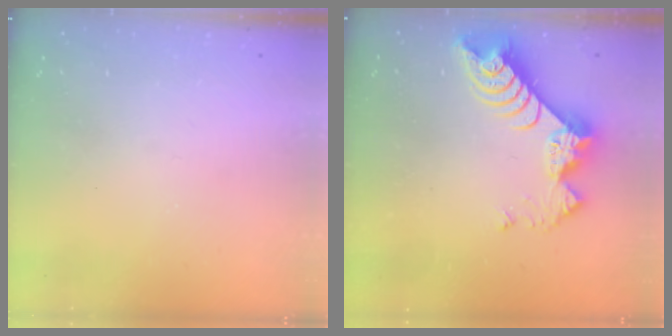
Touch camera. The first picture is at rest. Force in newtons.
{"total": 9.3, "press": 9.3, "slide": 0.8}